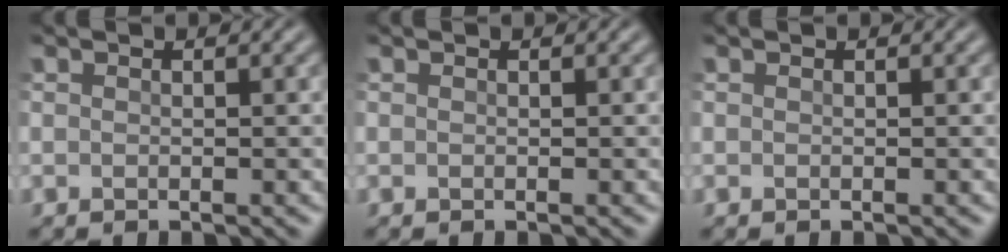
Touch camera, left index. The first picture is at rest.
{"total": 0.0}
{"total": 0.0}